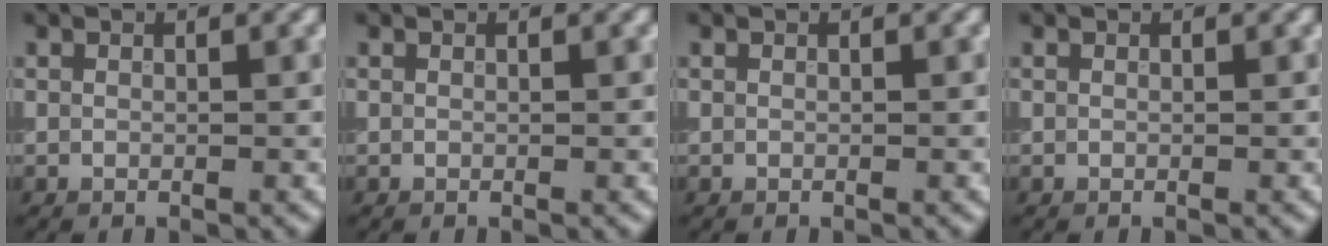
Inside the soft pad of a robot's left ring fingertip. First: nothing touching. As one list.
[{"total": 0.0}, {"total": 0.0}, {"total": 0.0}]